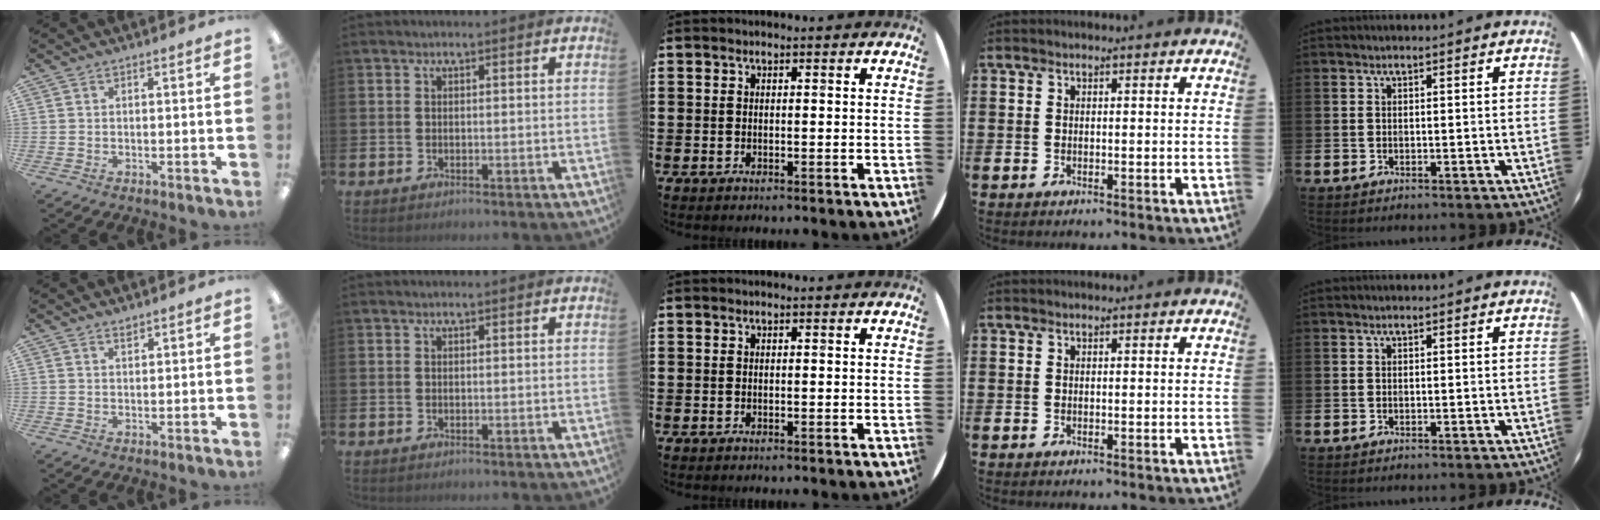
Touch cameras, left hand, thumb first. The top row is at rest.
{"thumb": {"total": 1.4, "force": [1.4, 0.3, 0.1], "torque": [0.004, -0.006, 0.025]}}